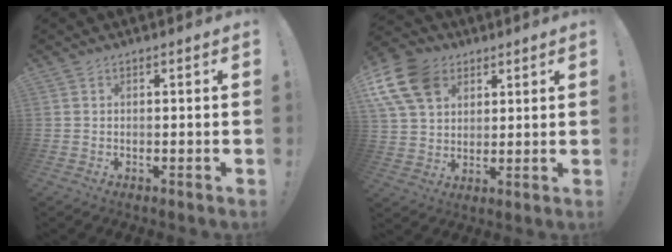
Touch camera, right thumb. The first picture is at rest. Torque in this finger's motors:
{"motor_torque": [0.27, 0.31, 0.98, 0.39, 0.27]}